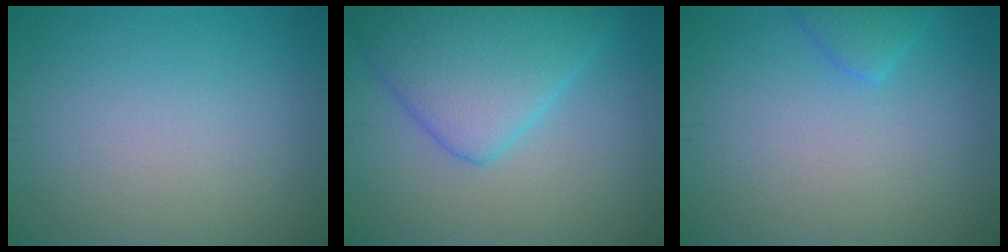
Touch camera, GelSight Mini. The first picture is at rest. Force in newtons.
{"total": 7.2, "press": 7.2, "slide": 0.2}
{"total": 1.8, "press": 1.8, "slide": 0.1}